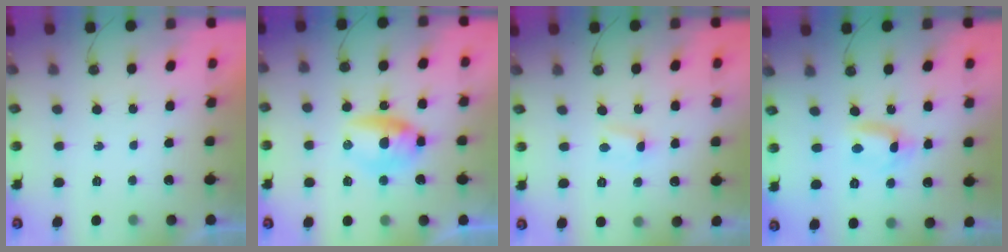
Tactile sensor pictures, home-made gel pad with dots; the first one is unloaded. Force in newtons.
{"total": 7.2, "press": 7.2, "slide": 0.6}
{"total": 2.6, "press": 2.6, "slide": 0.4}
{"total": 4.1, "press": 4.1, "slide": 0.2}